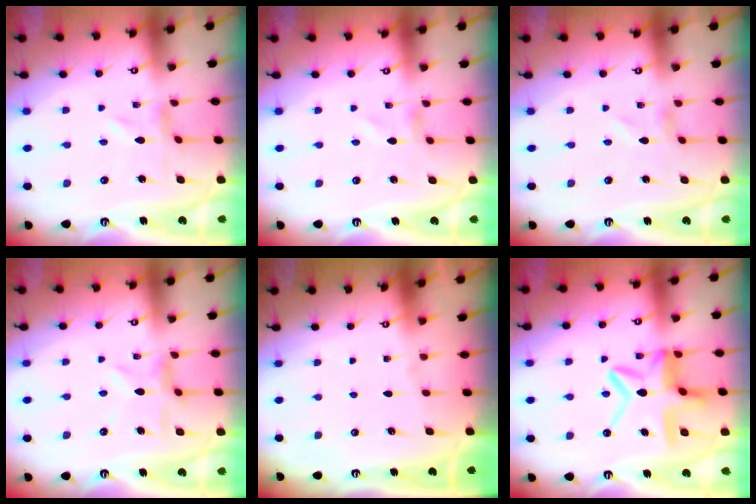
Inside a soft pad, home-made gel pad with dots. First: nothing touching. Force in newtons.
{"total": 1.0, "press": 1.0, "slide": 0.0}
{"total": 1.0, "press": 1.0, "slide": 0.0}
{"total": 6.7, "press": 6.6, "slide": 0.6}
{"total": 0.0}
{"total": 13.0, "press": 13.0, "slide": 1.1}